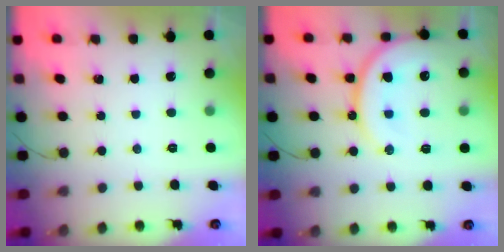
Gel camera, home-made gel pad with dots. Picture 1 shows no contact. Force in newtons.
{"total": 16.6, "press": 16.5, "slide": 2.0}